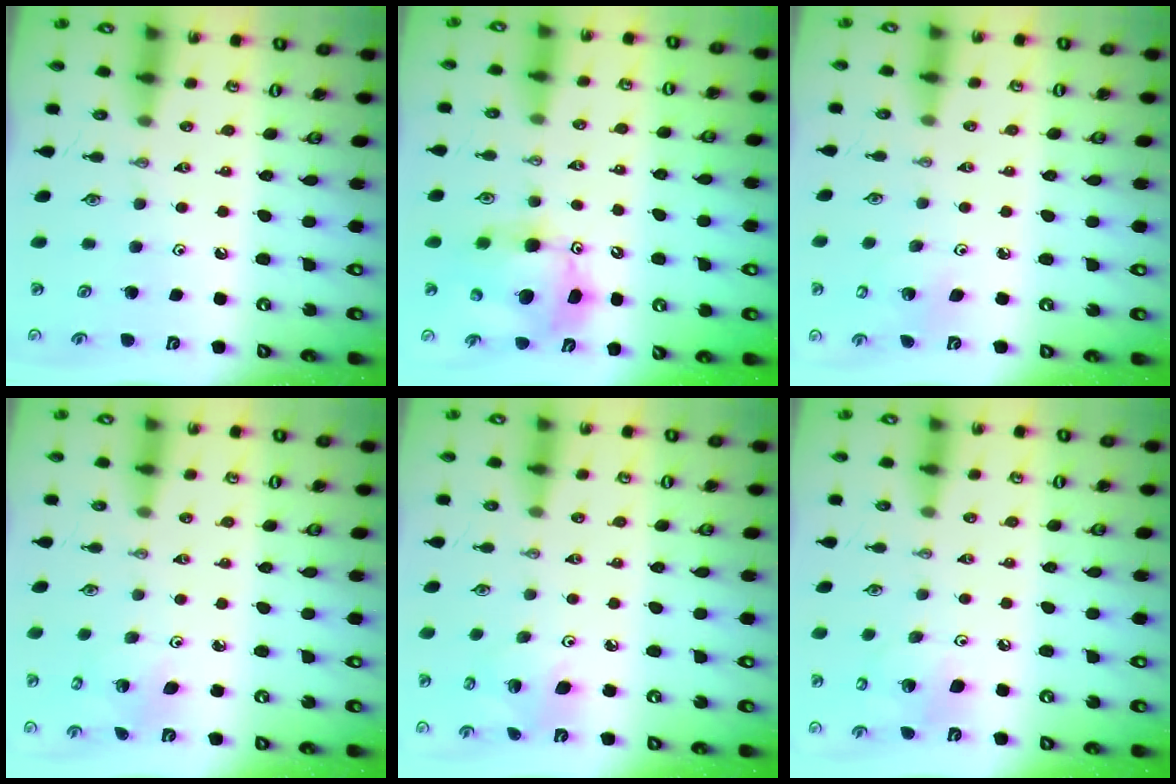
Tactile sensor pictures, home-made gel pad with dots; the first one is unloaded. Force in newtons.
{"total": 11.8, "press": 11.6, "slide": 2.3}
{"total": 4.2, "press": 4.2, "slide": 0.2}
{"total": 3.6, "press": 3.6, "slide": 0.4}
{"total": 6.4, "press": 6.4, "slide": 0.3}
{"total": 8.1, "press": 8.0, "slide": 1.2}